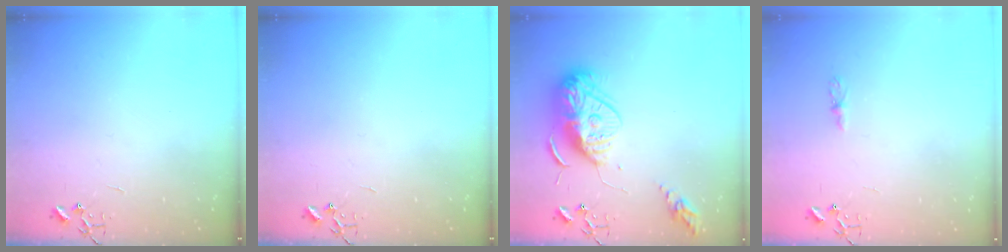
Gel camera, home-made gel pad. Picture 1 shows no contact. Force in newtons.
{"total": 0.0}
{"total": 14.7, "press": 14.6, "slide": 1.3}
{"total": 4.4, "press": 4.3, "slide": 0.5}